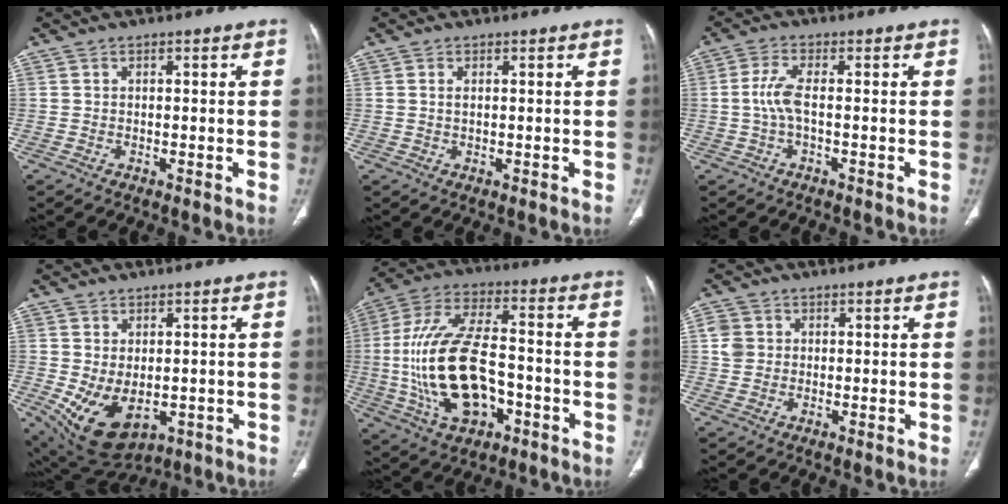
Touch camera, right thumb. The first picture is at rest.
{"total": 1.3, "force": [0.4, 0.6, 1.1], "torque": [-0.025, 0.001, 0.010]}
{"total": 2.8, "force": [-0.7, 1.1, 2.5], "torque": [-0.056, 0.007, -0.017]}
{"total": 11.0, "force": [-2.2, 6.9, 8.3], "torque": [-0.136, -0.008, -0.007]}
{"total": 20.8, "force": [-4.0, 10.9, 17.3], "torque": [-0.345, 0.028, -0.061]}
{"total": 3.5, "force": [0.6, 3.2, 1.4], "torque": [-0.016, 0.001, 0.011]}